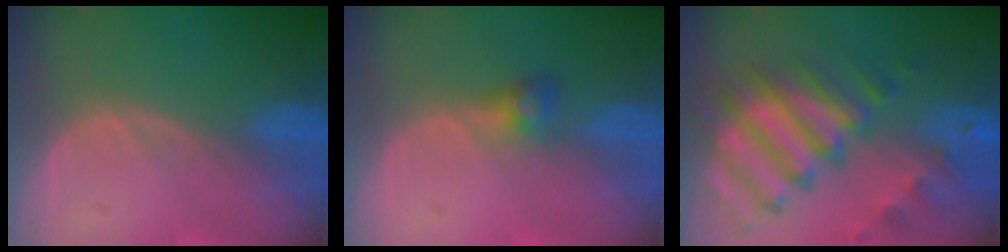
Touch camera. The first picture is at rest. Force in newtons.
{"total": 2.7, "press": 2.6, "slide": 0.8}
{"total": 11.6, "press": 10.1, "slide": 5.7}